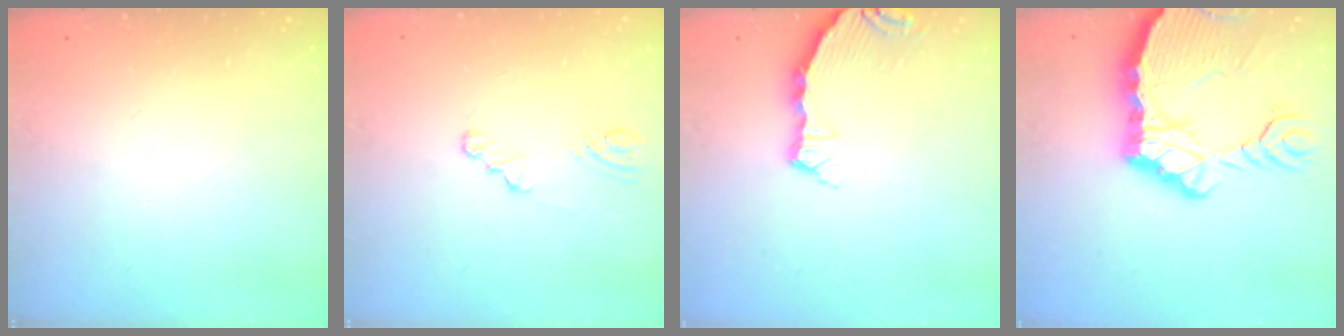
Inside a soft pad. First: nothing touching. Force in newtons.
{"total": 2.6, "press": 2.6, "slide": 0.3}
{"total": 7.1, "press": 5.7, "slide": 4.3}
{"total": 13.4, "press": 13.3, "slide": 1.6}